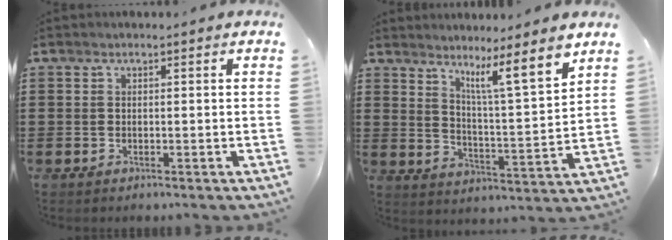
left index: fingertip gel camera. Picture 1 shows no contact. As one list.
[{"total": 7.0, "force": [5.6, -0.6, 4.2], "torque": [-0.071, -0.054, 0.082]}]